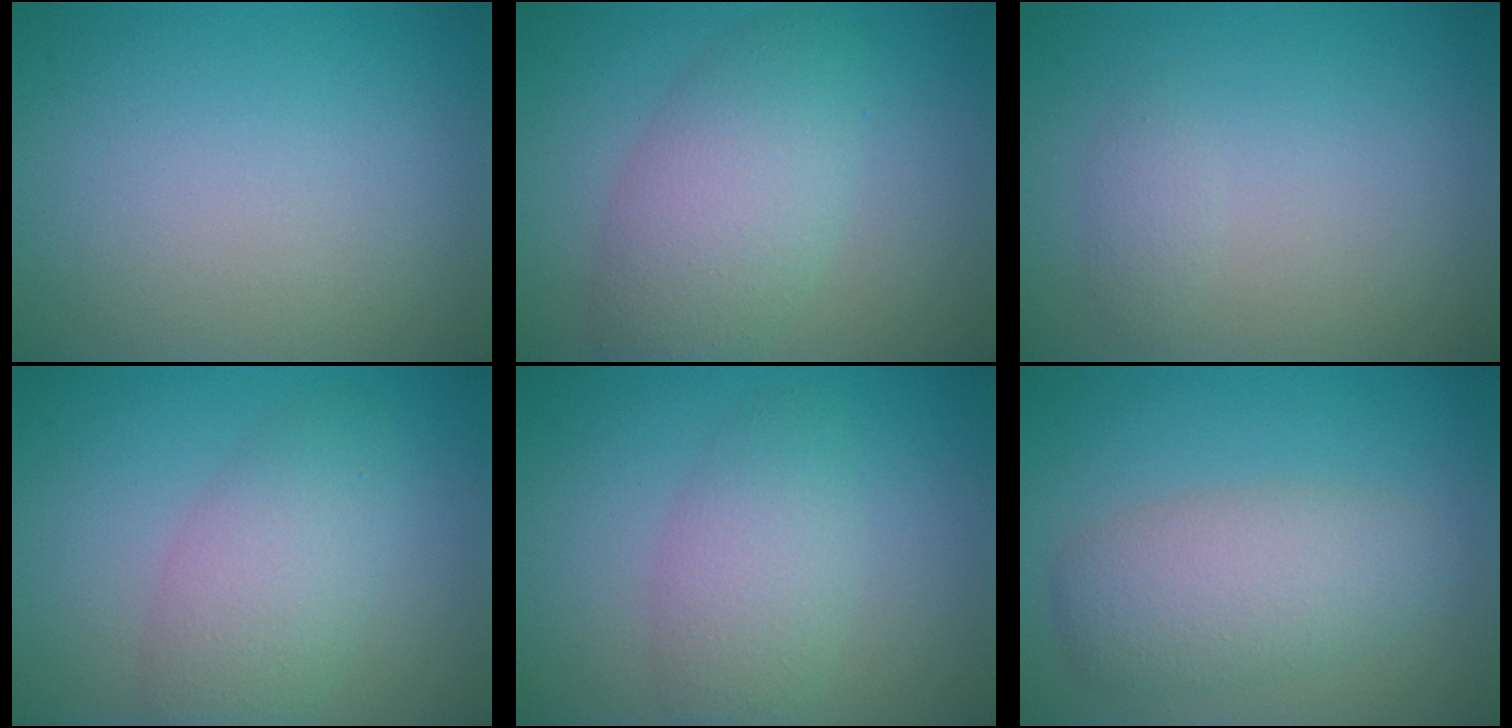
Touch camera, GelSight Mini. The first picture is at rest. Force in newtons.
{"total": 5.8, "press": 5.8, "slide": 0.2}
{"total": 0.9, "press": 0.9, "slide": 0.0}
{"total": 4.6, "press": 4.6, "slide": 0.2}
{"total": 2.4, "press": 2.4, "slide": 0.2}
{"total": 4.7, "press": 4.7, "slide": 0.2}